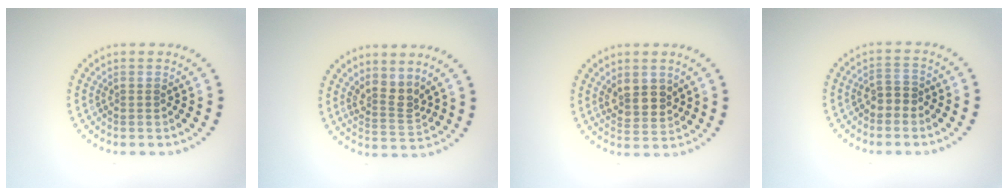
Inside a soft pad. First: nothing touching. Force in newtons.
{"total": 2.7, "press": 2.0, "slide": 1.8}
{"total": 2.8, "press": 2.6, "slide": 1.1}
{"total": 1.9, "press": 1.7, "slide": 0.8}